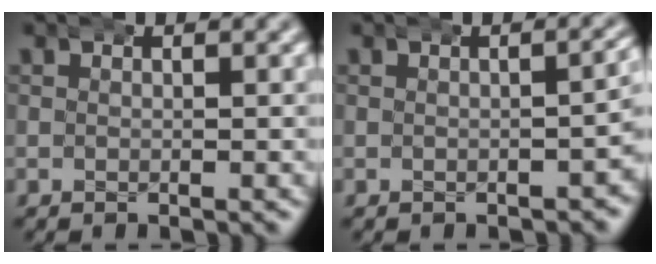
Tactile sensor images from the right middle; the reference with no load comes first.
{"total": 2.3, "force": [-0.5, 1.0, 1.9], "torque": [-0.018, 0.008, -0.007]}